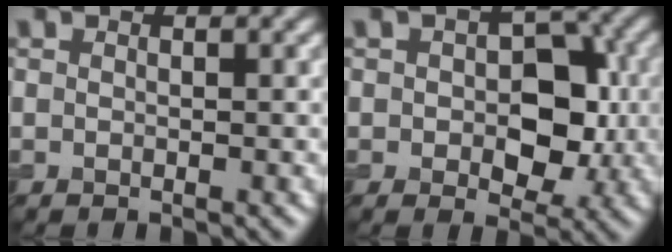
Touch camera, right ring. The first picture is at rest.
{"total": 6.4, "force": [-0.1, 4.0, 5.0], "torque": [-0.063, -0.003, -0.002]}